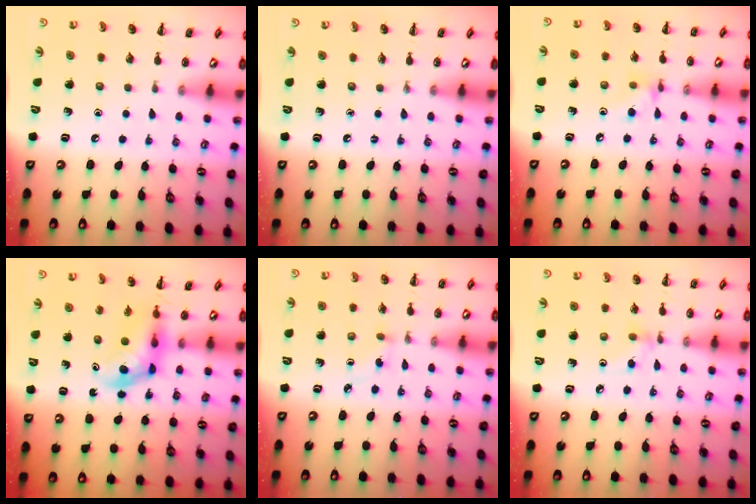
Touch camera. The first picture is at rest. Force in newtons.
{"total": 0.0}
{"total": 5.5, "press": 5.4, "slide": 0.9}
{"total": 5.5, "press": 5.4, "slide": 0.9}
{"total": 2.8, "press": 2.5, "slide": 1.2}
{"total": 2.9, "press": 2.8, "slide": 0.8}